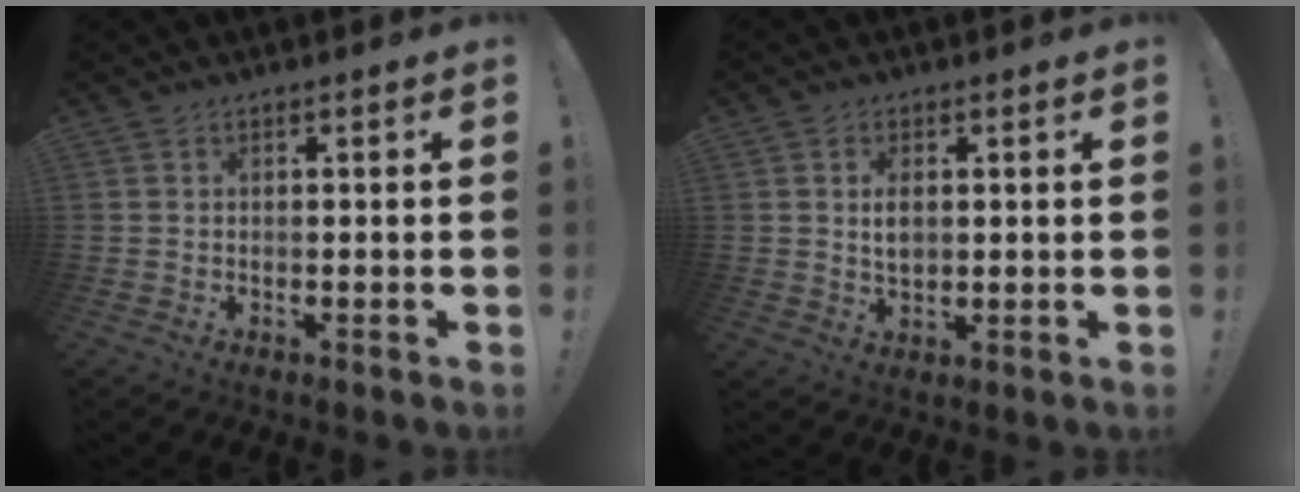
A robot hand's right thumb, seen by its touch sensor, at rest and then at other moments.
{"total": 4.3, "force": [0.9, 2.8, 3.1], "torque": [-0.044, 0.000, 0.012]}